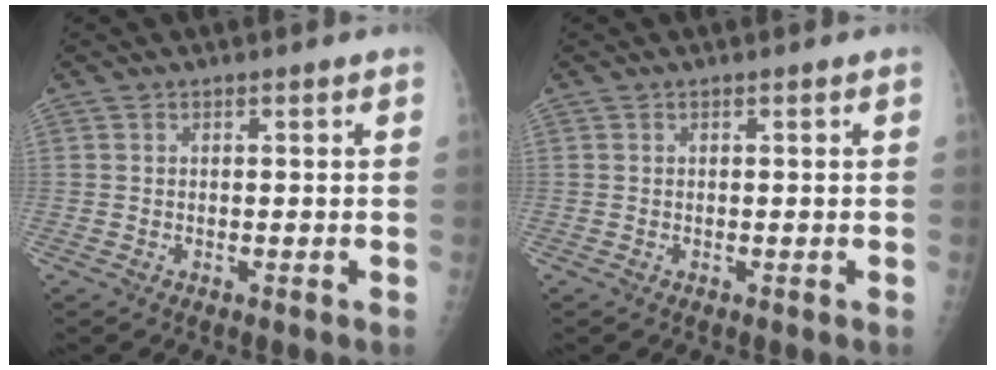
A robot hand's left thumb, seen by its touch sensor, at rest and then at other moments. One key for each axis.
{"total": 0.0}